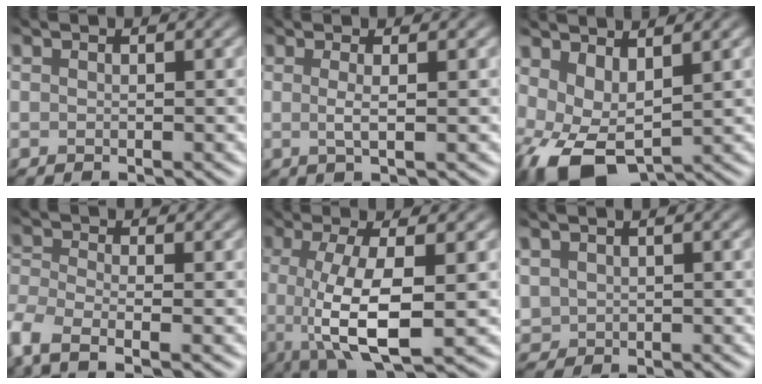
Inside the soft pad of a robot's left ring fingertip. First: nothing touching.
{"total": 2.1, "force": [0.2, 0.5, 2.1], "torque": [-0.032, 0.000, -0.008]}
{"total": 6.1, "force": [-1.0, 3.6, 4.8], "torque": [-0.109, -0.014, -0.008]}
{"total": 5.1, "force": [-3.1, 2.2, 3.4], "torque": [-0.086, -0.017, -0.059]}
{"total": 7.2, "force": [-1.6, 1.9, 6.7], "torque": [-0.122, -0.005, -0.020]}
{"total": 1.2, "force": [0.6, 1.0, 0.4], "torque": [-0.022, 0.002, 0.029]}